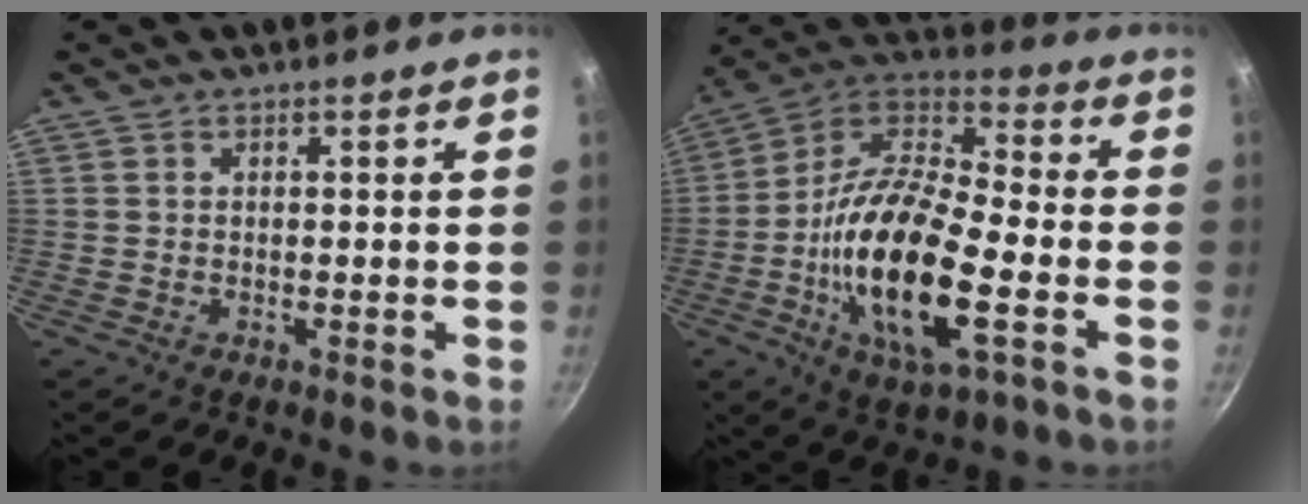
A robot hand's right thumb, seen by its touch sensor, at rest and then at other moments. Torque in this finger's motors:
{"motor_torque": [0.14, 1.48, 1.94, -0.83, 0.65]}